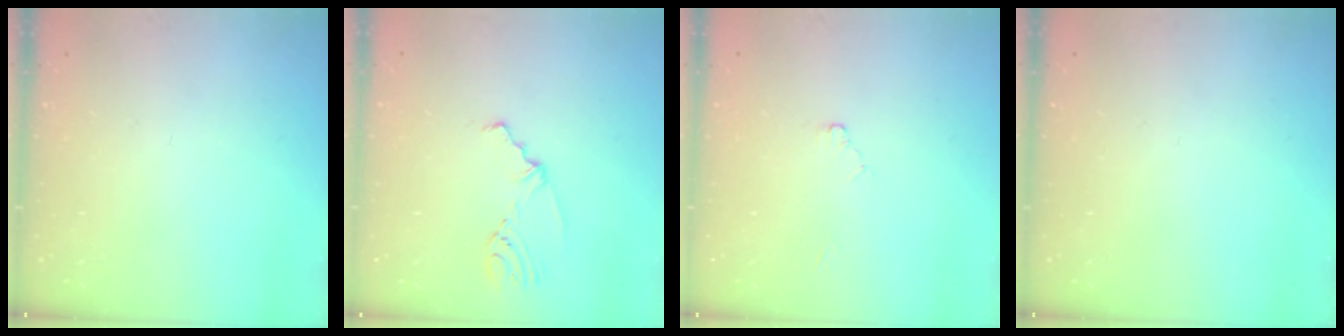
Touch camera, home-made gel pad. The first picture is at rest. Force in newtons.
{"total": 2.8, "press": 2.4, "slide": 1.5}
{"total": 2.4, "press": 2.4, "slide": 0.4}
{"total": 0.0}